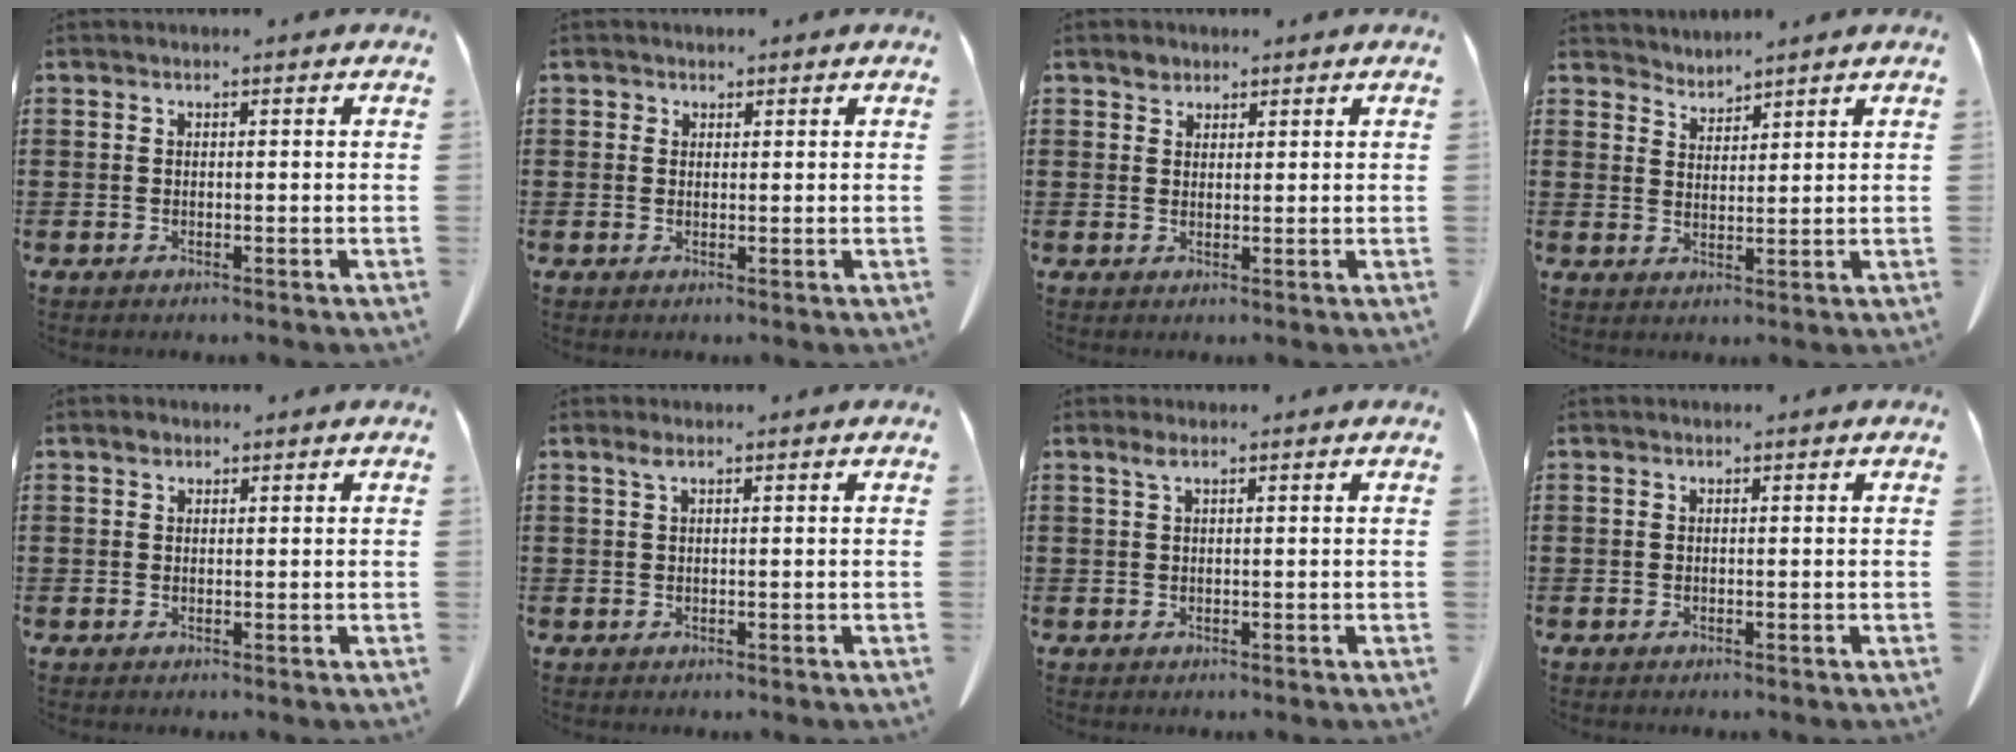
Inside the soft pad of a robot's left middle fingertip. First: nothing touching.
{"total": 1.0, "force": [0.6, 0.8, 0.1], "torque": [-0.005, 0.003, 0.012]}
{"total": 1.9, "force": [1.4, 1.2, 0.5], "torque": [-0.005, 0.001, 0.025]}
{"total": 2.6, "force": [2.6, -0.1, -0.5], "torque": [0.002, -0.013, 0.049]}
{"total": 1.0, "force": [0.7, 0.7, 0.4], "torque": [-0.011, 0.004, 0.012]}
{"total": 1.3, "force": [0.5, 0.3, 1.2], "torque": [-0.025, 0.003, 0.008]}
{"total": 1.4, "force": [0.6, 0.3, 1.3], "torque": [-0.027, 0.003, 0.010]}
{"total": 0.0}